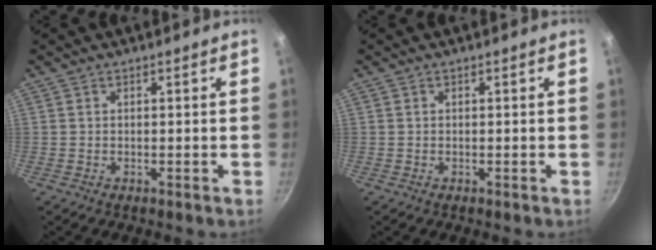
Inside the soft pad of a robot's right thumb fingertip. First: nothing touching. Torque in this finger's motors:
{"motor_torque": [0.18, 0.05, -0.21, 0.09, 0.01]}